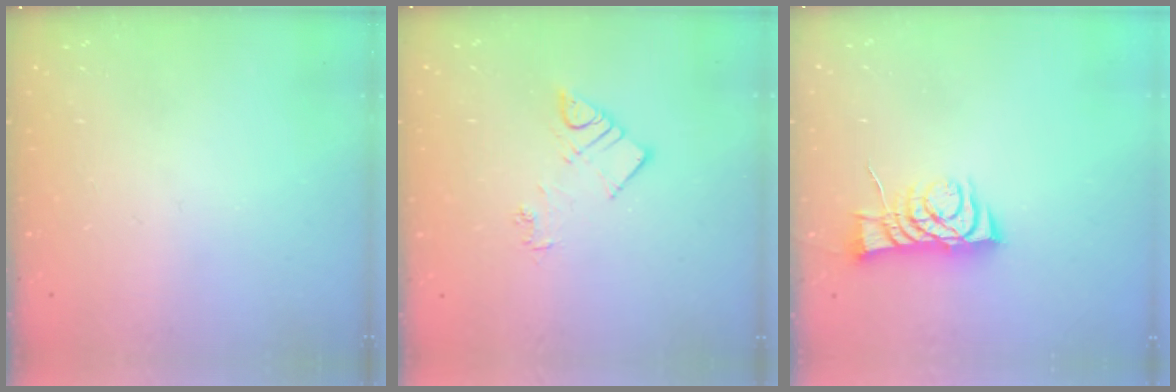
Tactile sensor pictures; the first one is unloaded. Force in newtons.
{"total": 7.3, "press": 7.2, "slide": 0.7}
{"total": 7.8, "press": 7.7, "slide": 0.6}